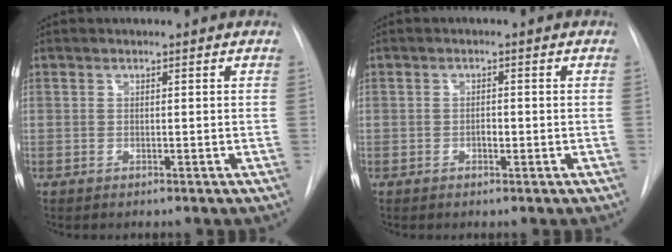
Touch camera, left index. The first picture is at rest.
{"total": 1.1, "force": [-0.4, 0.6, 0.9], "torque": [-0.015, 0.002, -0.007]}